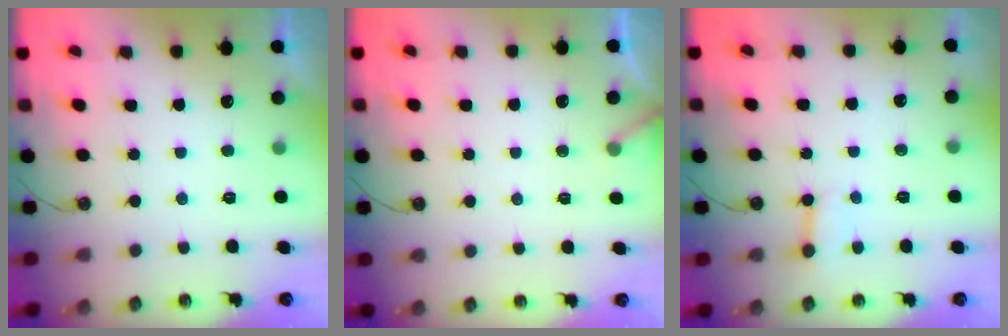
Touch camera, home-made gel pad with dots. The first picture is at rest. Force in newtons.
{"total": 3.2, "press": 3.2, "slide": 0.4}
{"total": 3.4, "press": 3.4, "slide": 0.2}